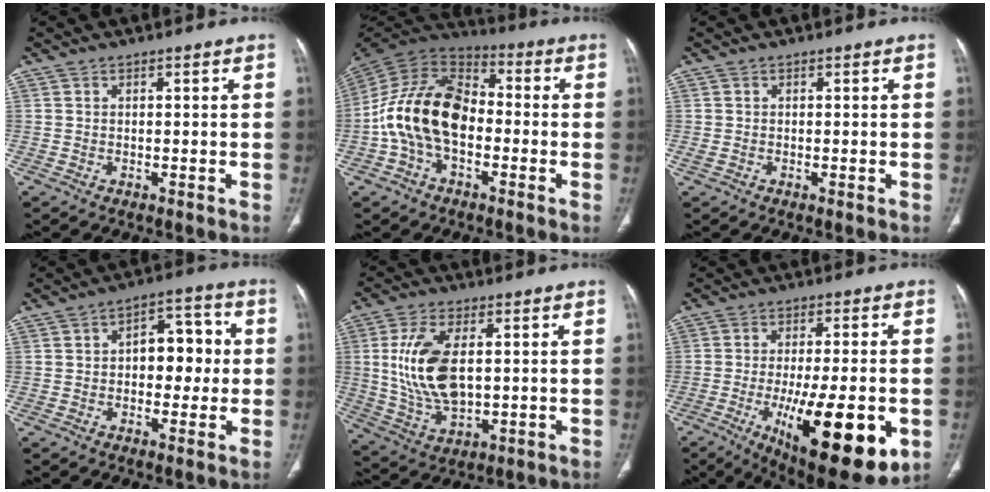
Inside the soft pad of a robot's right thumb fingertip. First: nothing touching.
{"total": 17.4, "force": [-2.9, 11.2, 13.0], "torque": [-0.242, 0.045, -0.060]}
{"total": 1.1, "force": [-0.2, 0.4, 1.0], "torque": [-0.023, -0.003, -0.003]}
{"total": 9.5, "force": [0.4, 5.9, 7.4], "torque": [-0.065, 0.025, 0.001]}
{"total": 13.7, "force": [1.8, 7.3, 11.5], "torque": [-0.231, -0.010, 0.044]}
{"total": 20.9, "force": [-6.4, 6.6, 18.8], "torque": [-0.263, -0.018, -0.078]}